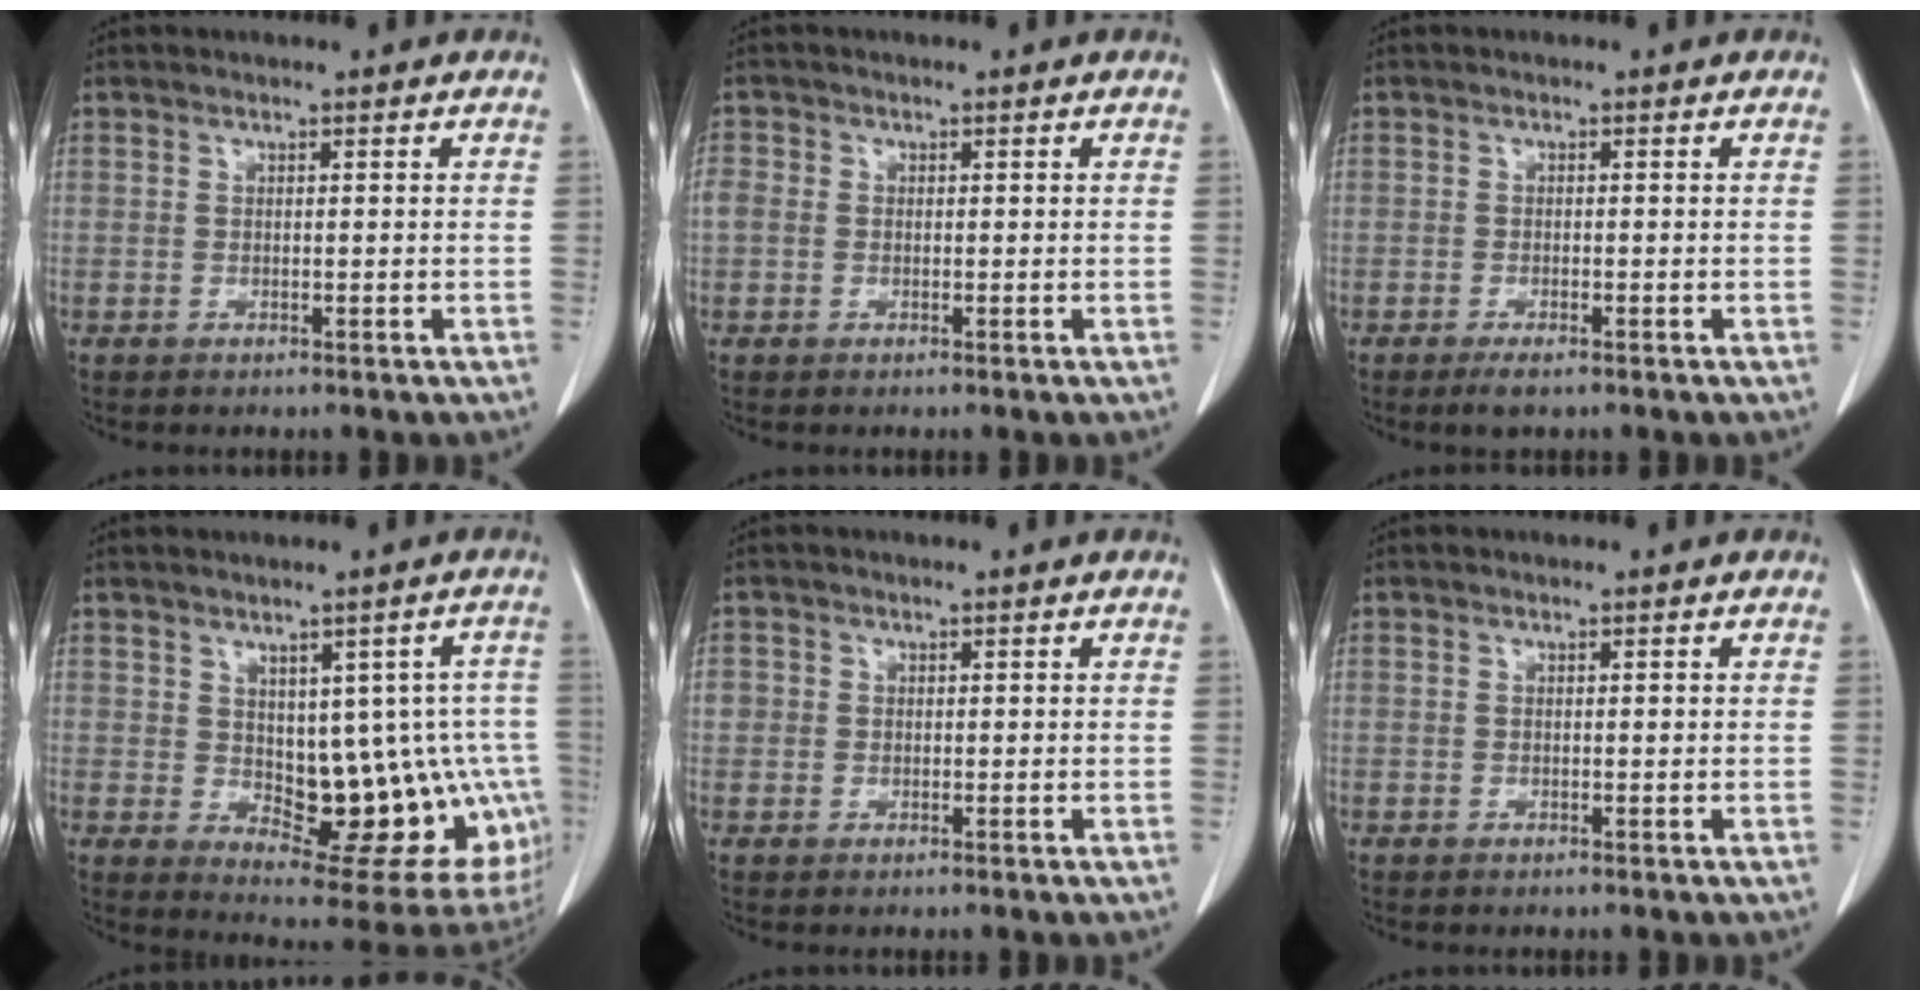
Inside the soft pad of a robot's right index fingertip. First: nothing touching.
{"total": 2.5, "force": [0.0, 2.3, 1.1], "torque": [-0.034, 0.017, 0.004]}
{"total": 2.1, "force": [-1.4, 0.4, 1.5], "torque": [-0.026, -0.004, -0.019]}
{"total": 16.9, "force": [-1.6, 8.3, 14.7], "torque": [-0.129, 0.016, 0.007]}
{"total": 1.8, "force": [0.2, 1.8, 0.4], "torque": [0.001, 0.008, 0.005]}
{"total": 0.0}